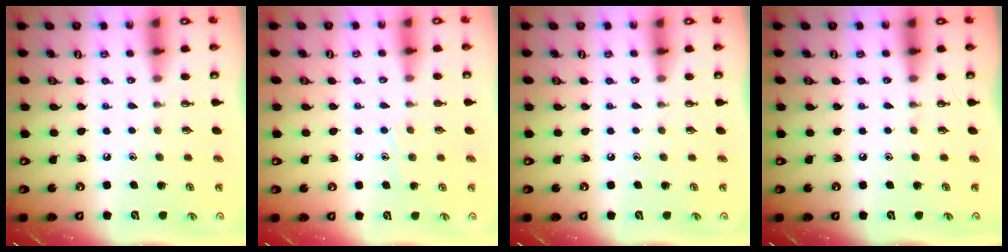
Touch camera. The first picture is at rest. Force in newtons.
{"total": 7.7, "press": 7.6, "slide": 0.5}
{"total": 0.0}
{"total": 0.0}